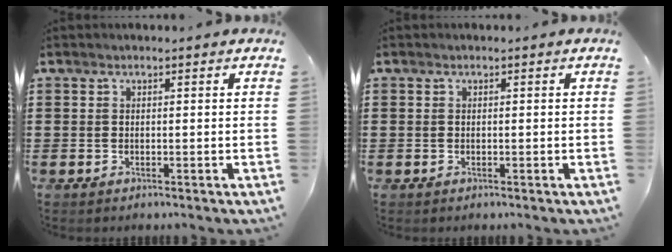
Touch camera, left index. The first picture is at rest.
{"total": 0.0}